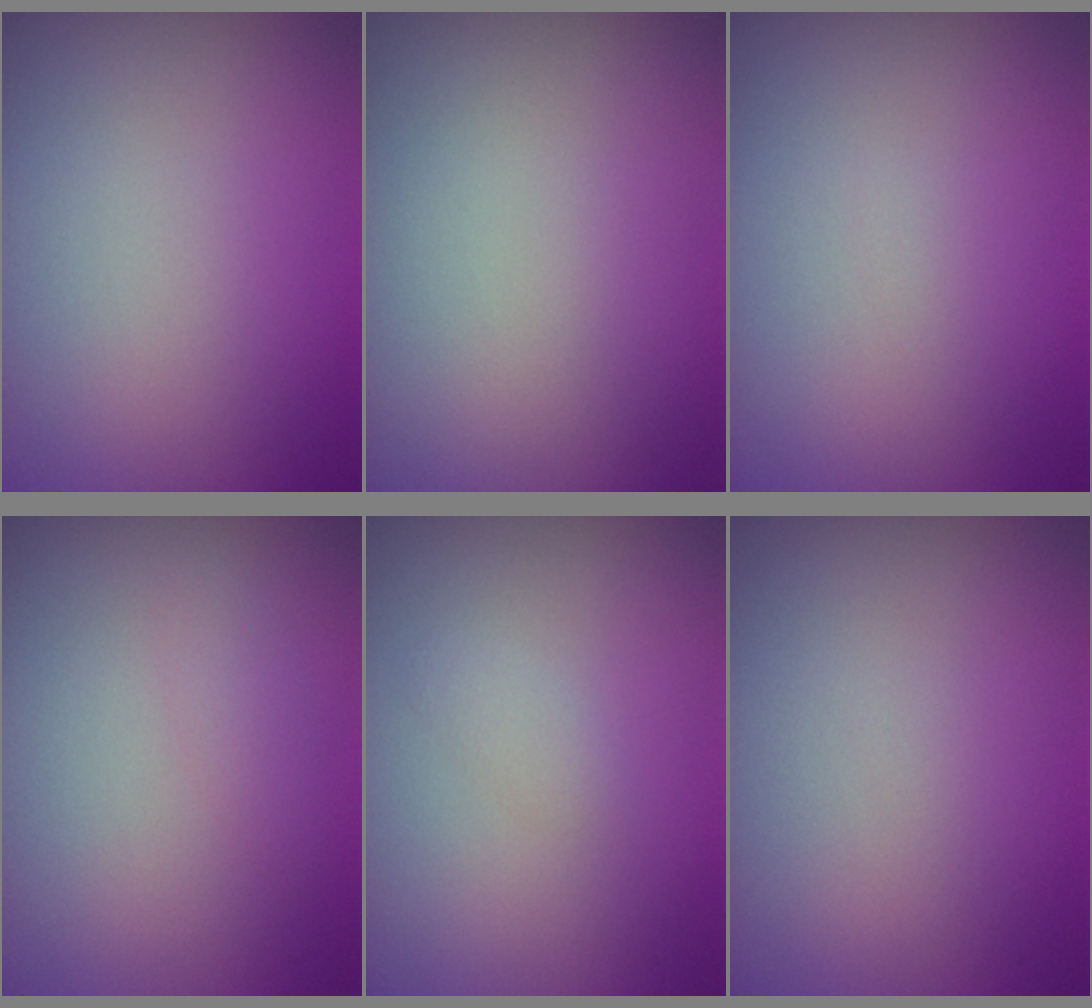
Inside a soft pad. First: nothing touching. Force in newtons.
{"total": 0.0}
{"total": 0.0}
{"total": 1.0, "press": 1.0, "slide": 0.0}
{"total": 0.8, "press": 0.8, "slide": 0.0}
{"total": 0.0}